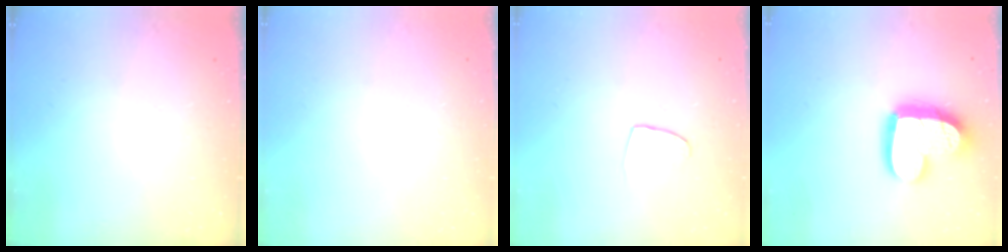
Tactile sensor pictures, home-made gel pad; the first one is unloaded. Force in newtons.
{"total": 0.0}
{"total": 5.8, "press": 5.7, "slide": 0.4}
{"total": 16.5, "press": 16.4, "slide": 1.3}